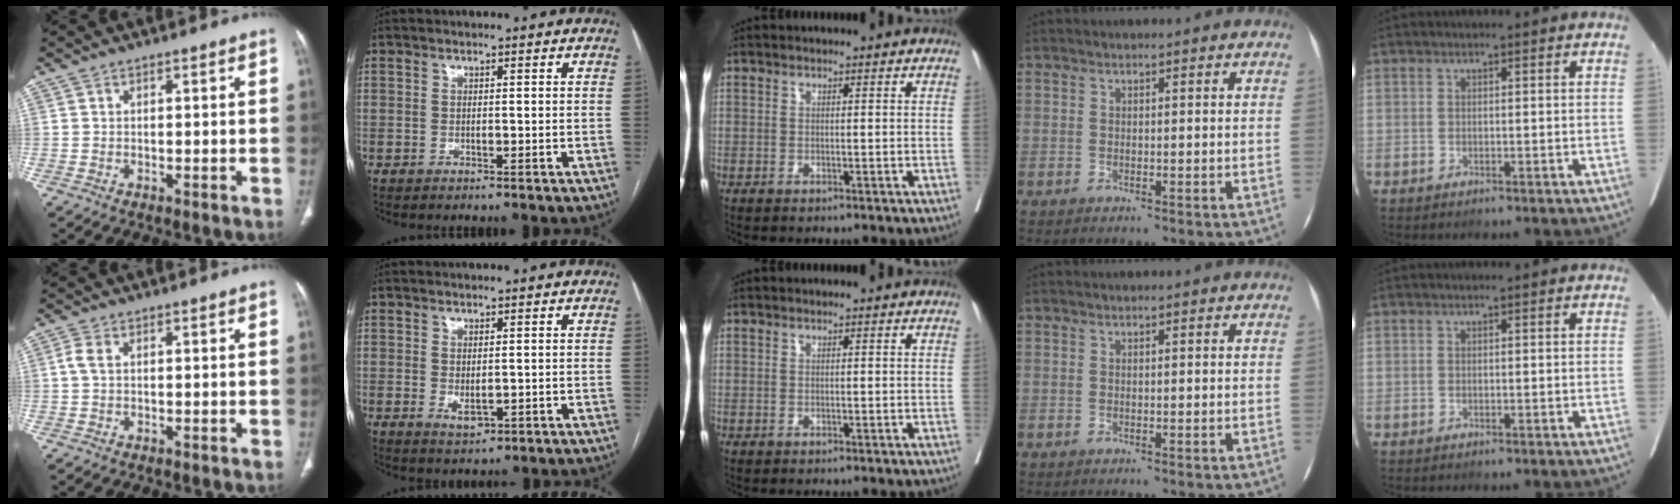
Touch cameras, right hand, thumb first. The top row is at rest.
{"thumb": {"total": 2.0, "force": [0.2, 1.2, 1.6], "torque": [-0.046, 0.004, 0.000]}, "index": {"total": 2.6, "force": [-0.4, 1.3, 2.2], "torque": [-0.038, -0.008, 0.002]}}